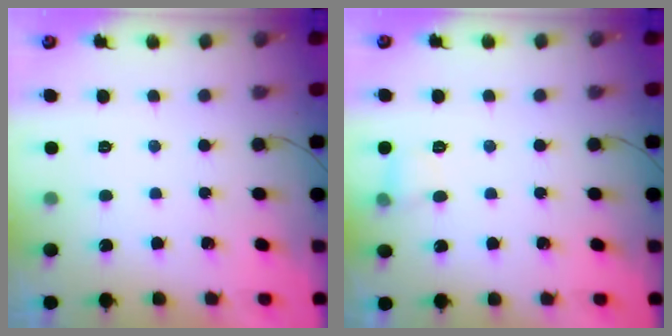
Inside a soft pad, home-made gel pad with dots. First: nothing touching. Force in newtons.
{"total": 5.3, "press": 5.1, "slide": 1.3}